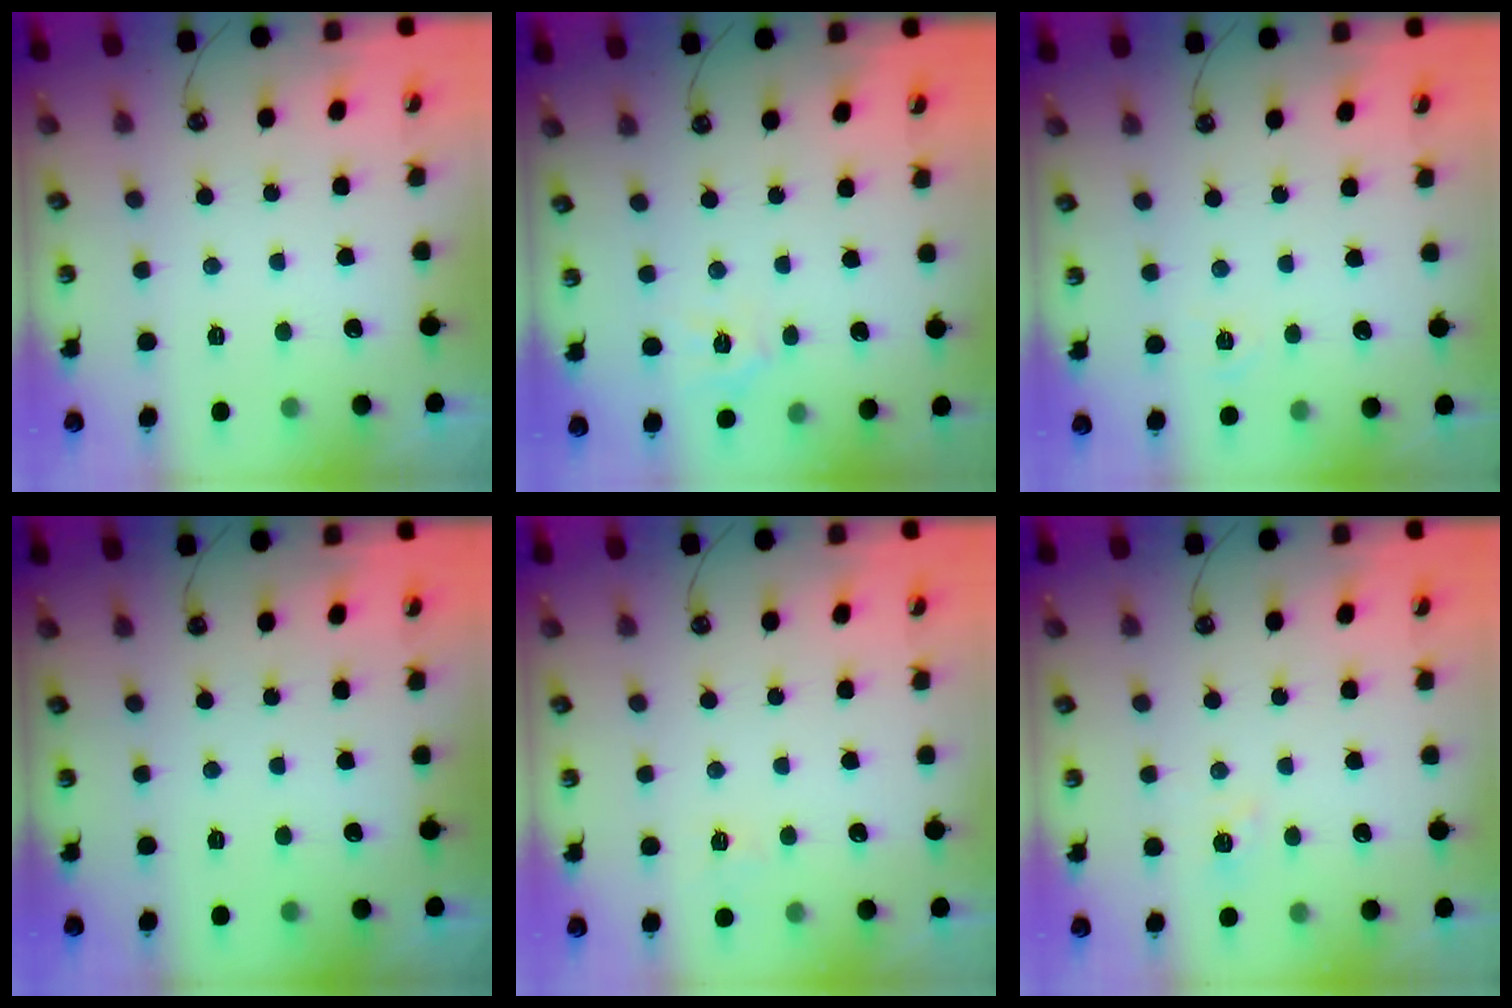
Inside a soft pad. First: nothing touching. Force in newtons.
{"total": 4.2, "press": 4.2, "slide": 0.3}
{"total": 3.2, "press": 3.2, "slide": 0.4}
{"total": 0.0}
{"total": 2.9, "press": 2.9, "slide": 0.4}
{"total": 4.4, "press": 4.4, "slide": 0.3}